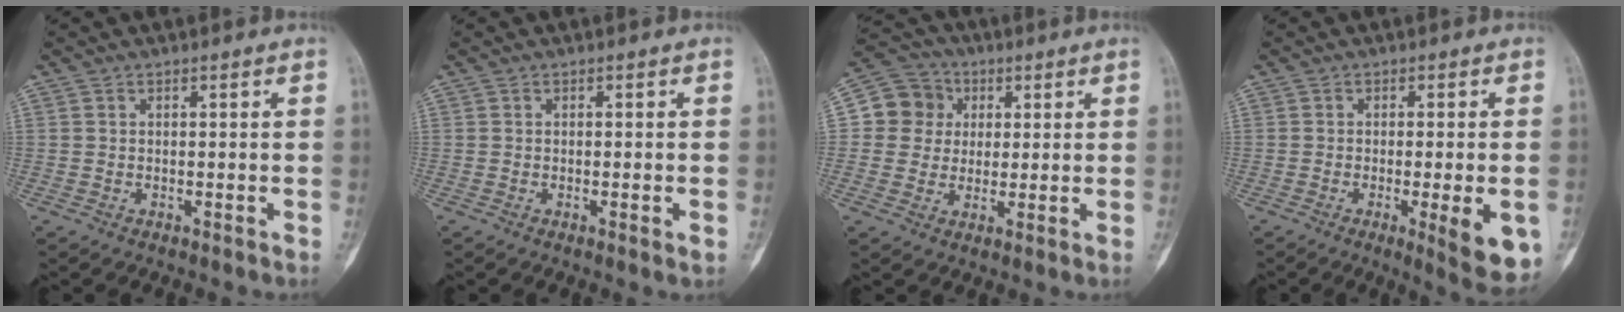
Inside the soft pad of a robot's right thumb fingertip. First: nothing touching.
{"total": 1.6, "force": [-0.4, 0.3, 1.5], "torque": [-0.026, -0.005, -0.007]}
{"total": 9.4, "force": [1.6, 9.0, 2.5], "torque": [-0.014, 0.010, 0.018]}
{"total": 9.9, "force": [-3.1, 2.2, 9.2], "torque": [-0.117, -0.012, -0.036]}